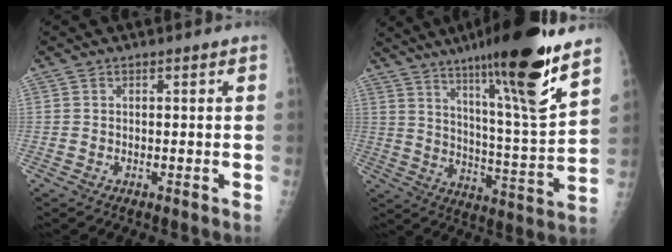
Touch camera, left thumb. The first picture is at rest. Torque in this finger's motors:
{"motor_torque": [1.19, -0.12, 1.57, -1.21, 0.38]}